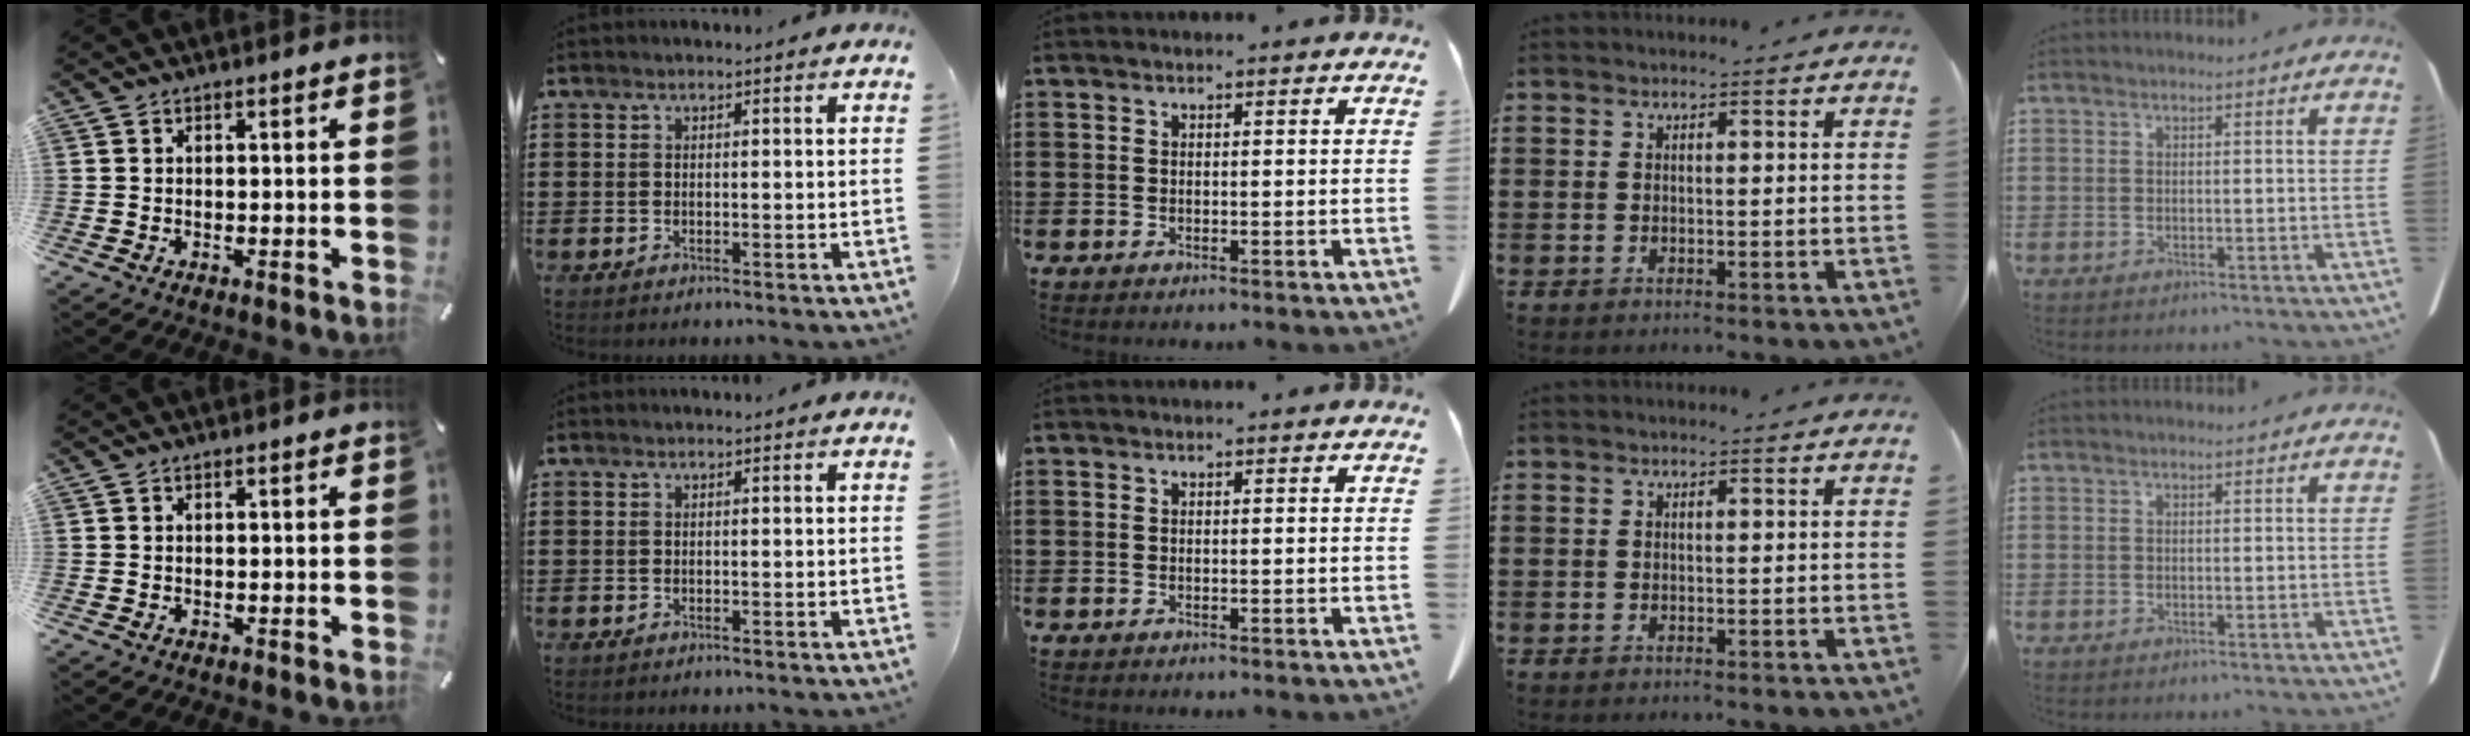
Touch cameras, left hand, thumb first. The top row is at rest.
{}